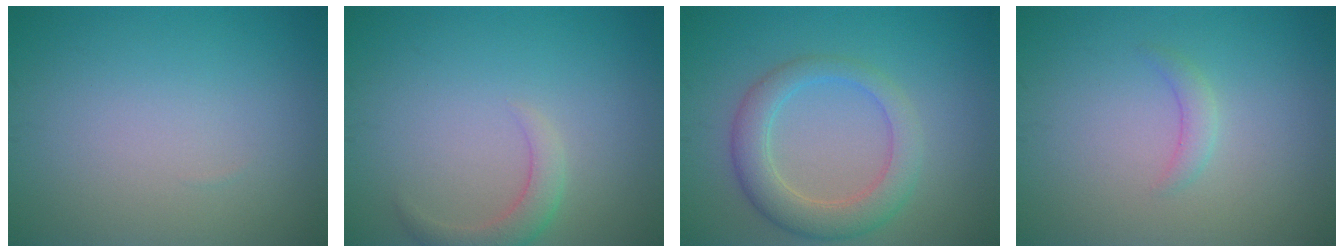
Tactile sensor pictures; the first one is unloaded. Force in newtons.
{"total": 2.2, "press": 2.2, "slide": 0.2}
{"total": 4.4, "press": 4.4, "slide": 0.4}
{"total": 1.2, "press": 1.2, "slide": 0.2}